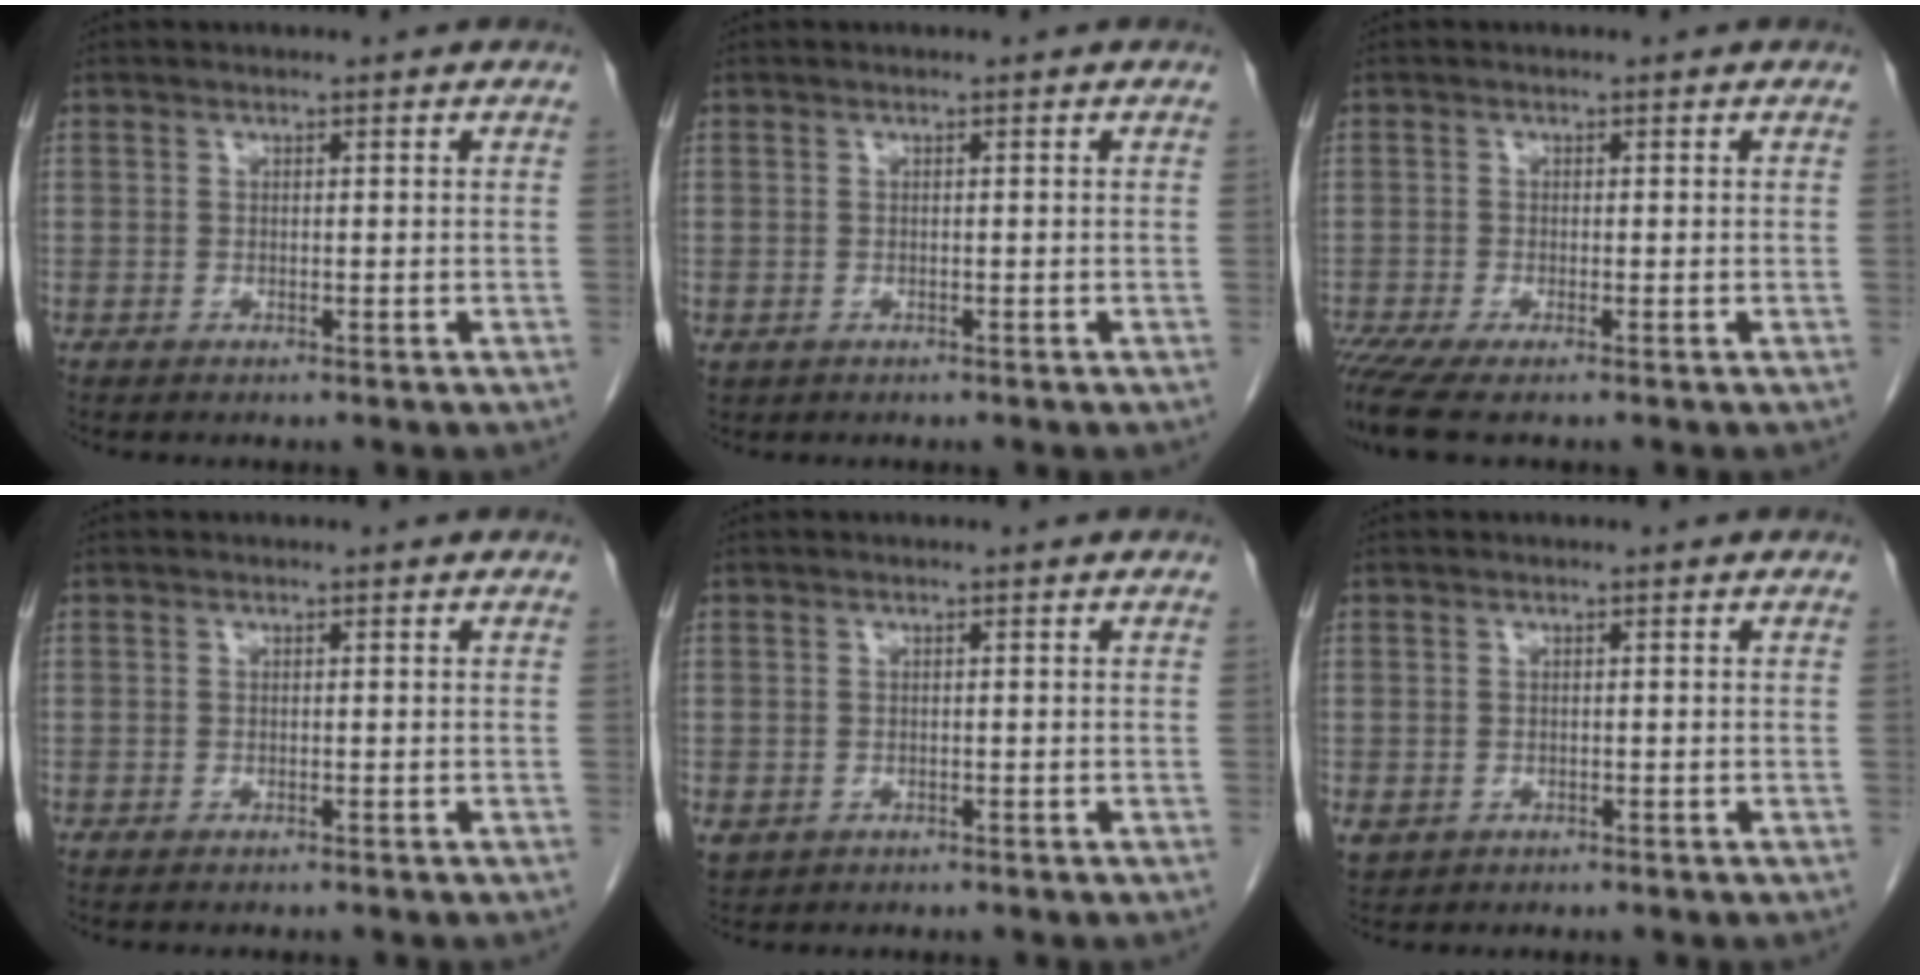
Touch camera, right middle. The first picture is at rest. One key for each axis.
{"total": 0.6, "fx": -0.2, "fy": 0.6, "fz": 0.1, "tx": -0.005, "ty": 0.004, "tz": 0.005}
{"total": 4.1, "fx": -2.9, "fy": 0.4, "fz": 2.9, "tx": -0.056, "ty": -0.012, "tz": -0.056}
{"total": 0.9, "fx": -0.8, "fy": 0.2, "fz": 0.4, "tx": -0.008, "ty": -0.002, "tz": -0.009}
{"total": 2.0, "fx": -0.7, "fy": 1.8, "fz": 0.7, "tx": -0.016, "ty": -0.001, "tz": 0.000}
{"total": 1.9, "fx": -0.6, "fy": 1.7, "fz": 0.7, "tx": -0.015, "ty": 0.001, "tz": 0.002}